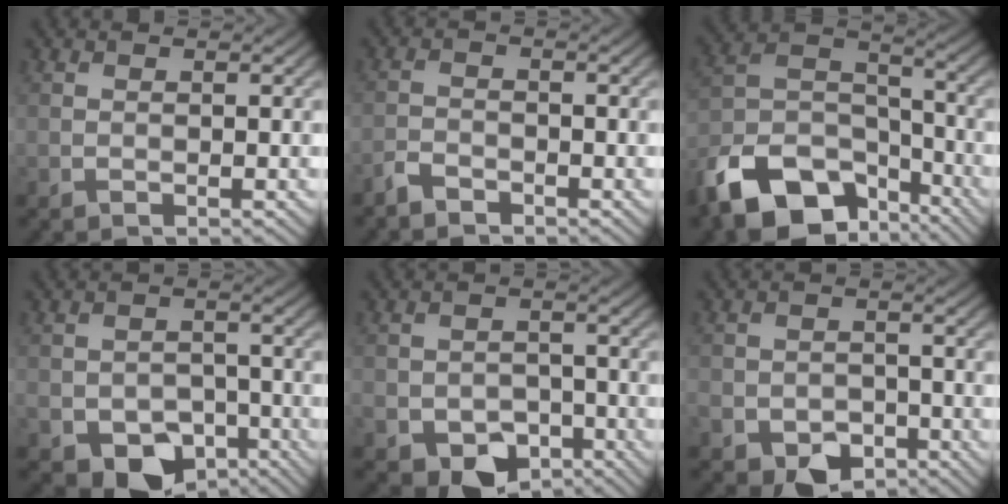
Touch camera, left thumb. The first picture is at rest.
{"total": 2.3, "force": [-2.0, 0.7, 0.7], "torque": [-0.015, -0.001, -0.049]}
{"total": 15.5, "force": [-10.4, 8.3, 7.9], "torque": [-0.192, -0.026, -0.190]}
{"total": 9.6, "force": [-6.1, 6.4, 3.8], "torque": [-0.060, -0.020, -0.090]}
{"total": 7.8, "force": [-5.0, 5.1, 3.0], "torque": [-0.040, -0.016, -0.076]}
{"total": 6.6, "force": [-4.4, 4.2, 2.3], "torque": [-0.031, -0.011, -0.069]}